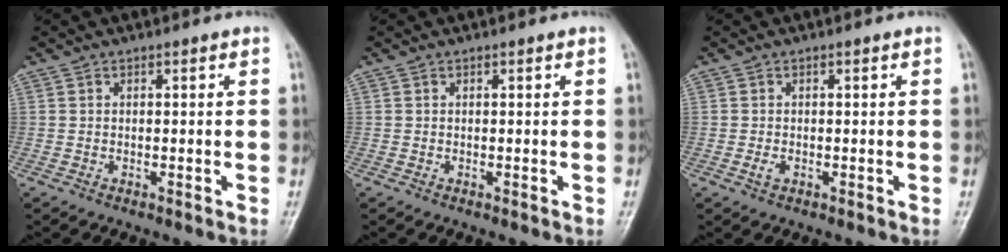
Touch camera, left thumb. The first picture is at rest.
{"total": 0.0}
{"total": 1.2, "force": [-0.3, 0.8, 0.9], "torque": [-0.019, -0.003, -0.006]}